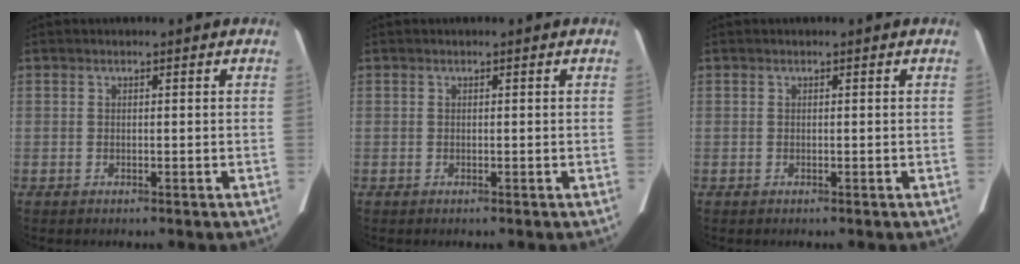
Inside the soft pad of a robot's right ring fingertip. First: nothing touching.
{"total": 0.0}
{"total": 0.0}